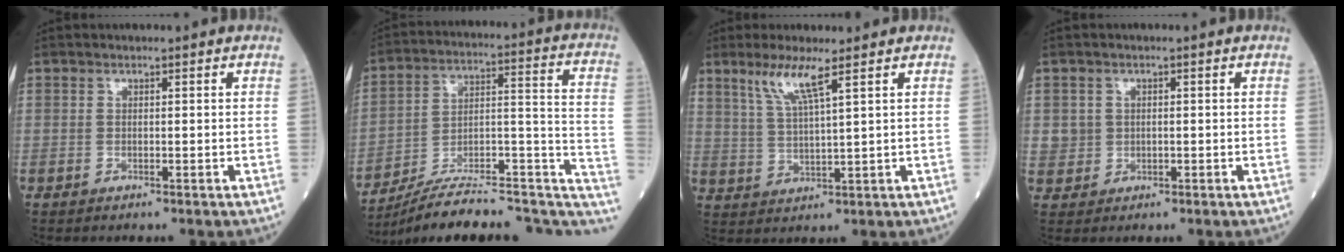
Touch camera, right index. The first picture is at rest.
{"total": 22.6, "force": [-18.6, 6.1, 11.3], "torque": [-0.117, 0.061, -0.271]}
{"total": 6.1, "force": [3.8, -0.1, 4.8], "torque": [-0.100, -0.004, 0.078]}
{"total": 2.9, "force": [0.4, 2.8, 0.5], "torque": [-0.003, 0.001, 0.012]}